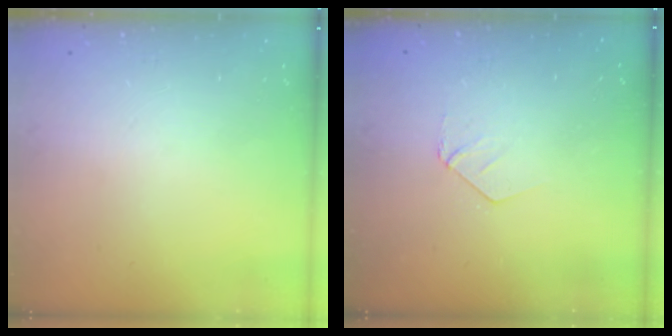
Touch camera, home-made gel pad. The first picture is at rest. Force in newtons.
{"total": 3.4, "press": 3.4, "slide": 0.2}